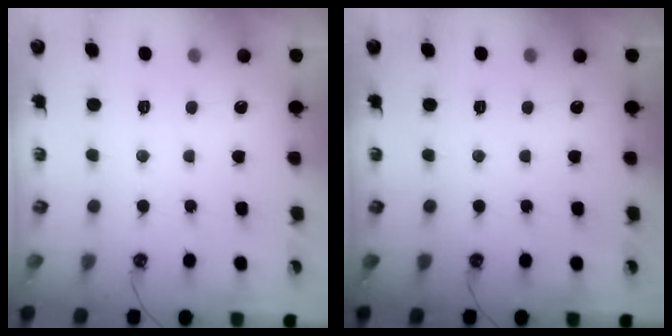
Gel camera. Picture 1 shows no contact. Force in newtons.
{"total": 0.0}